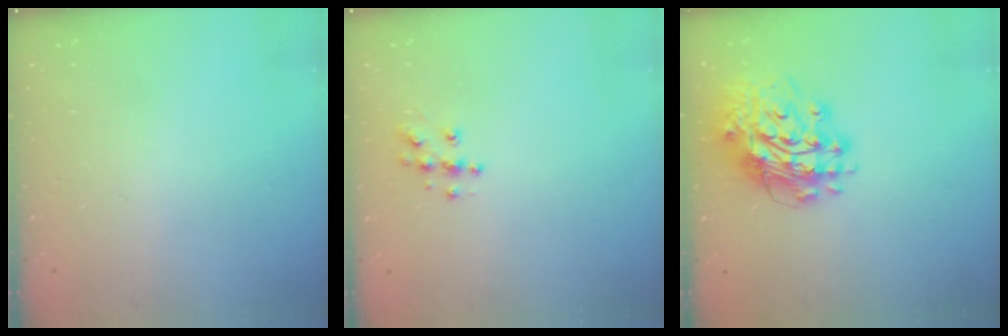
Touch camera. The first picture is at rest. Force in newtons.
{"total": 7.6, "press": 7.6, "slide": 0.4}
{"total": 15.8, "press": 15.7, "slide": 1.7}